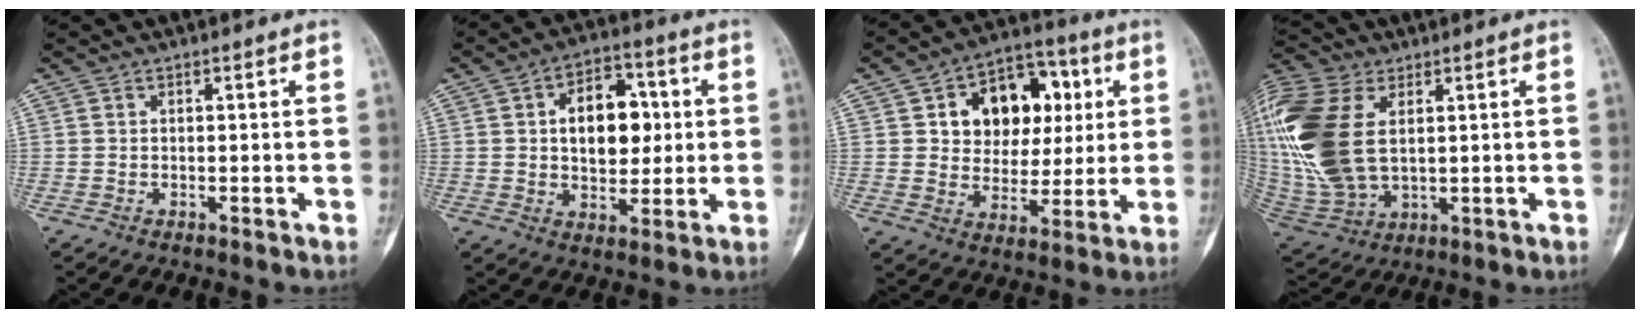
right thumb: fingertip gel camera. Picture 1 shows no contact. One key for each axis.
{"total": 12.9, "fx": 2.0, "fy": 8.2, "fz": 9.8, "tx": -0.108, "ty": 0.008, "tz": 0.030}
{"total": 16.2, "fx": 4.5, "fy": 11.9, "fz": 10.2, "tx": -0.094, "ty": 0.008, "tz": 0.070}
{"total": 23.0, "fx": 4.7, "fy": 13.7, "fz": 17.8, "tx": -0.429, "ty": -0.013, "tz": 0.097}